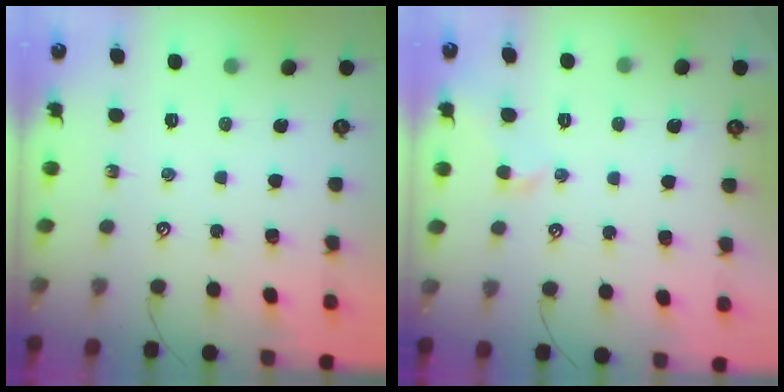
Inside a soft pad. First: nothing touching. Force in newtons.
{"total": 1.0, "press": 0.9, "slide": 0.4}